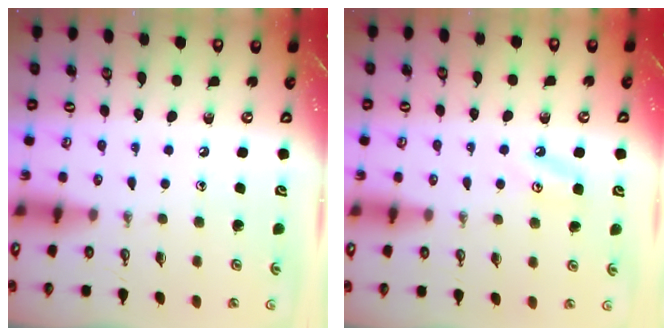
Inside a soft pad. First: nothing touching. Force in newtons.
{"total": 3.8, "press": 3.8, "slide": 0.4}